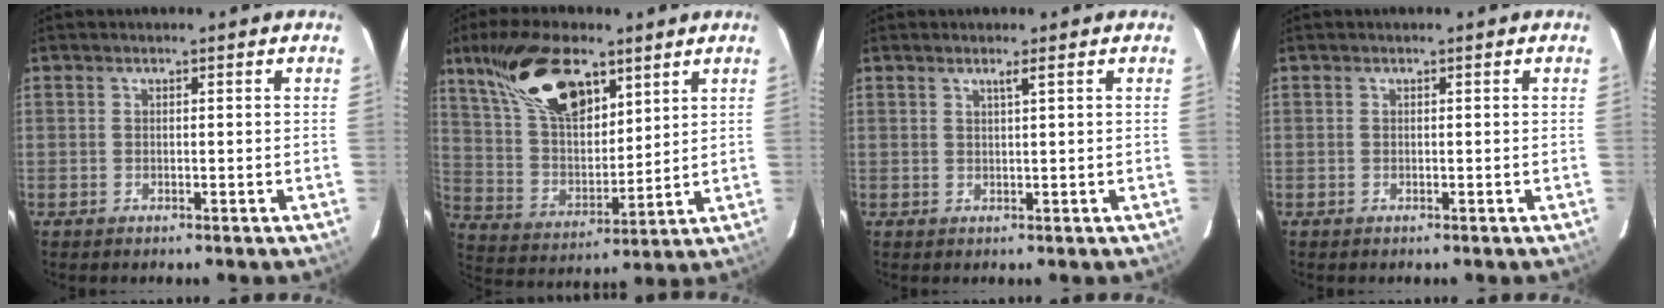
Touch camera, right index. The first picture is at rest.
{"total": 17.8, "force": [10.6, 8.0, 11.8], "torque": [-0.228, 0.026, 0.208]}
{"total": 1.1, "force": [0.7, -0.4, 0.8], "torque": [-0.015, -0.002, 0.010]}
{"total": 0.0}